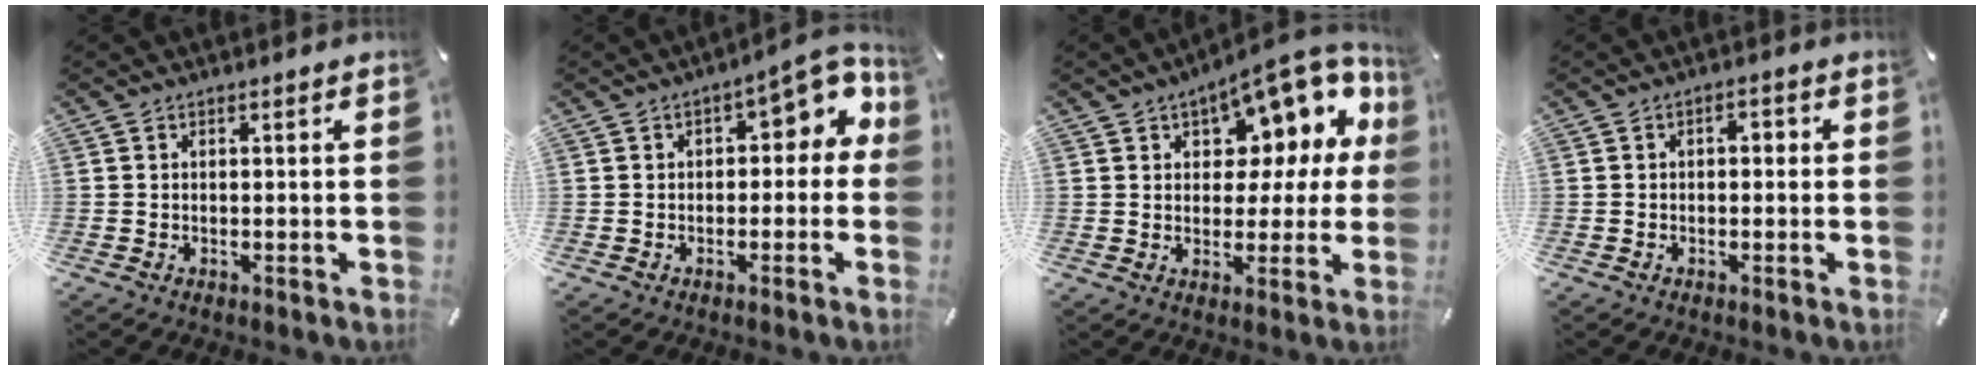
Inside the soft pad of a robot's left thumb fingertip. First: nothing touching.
{"total": 8.7, "force": [2.6, 4.4, 7.1], "torque": [-0.090, -0.018, 0.036]}
{"total": 13.9, "force": [7.9, 7.6, 8.5], "torque": [-0.112, -0.062, 0.134]}
{"total": 2.1, "force": [-0.7, 1.1, 1.7], "torque": [-0.034, 0.011, -0.017]}